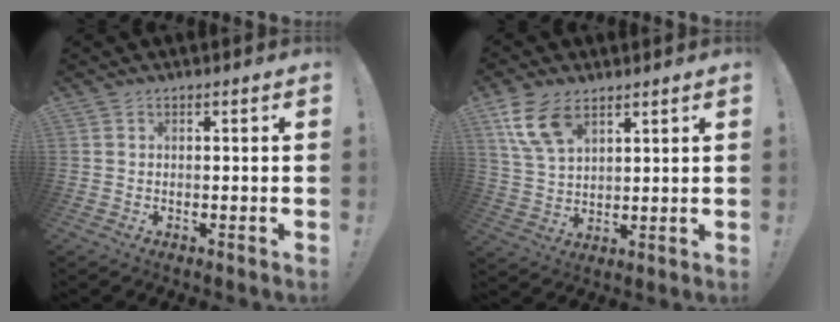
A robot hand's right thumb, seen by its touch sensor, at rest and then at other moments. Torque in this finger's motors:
{"motor_torque": [0.61, 2.45, 0.26, 0.34, 0.38]}